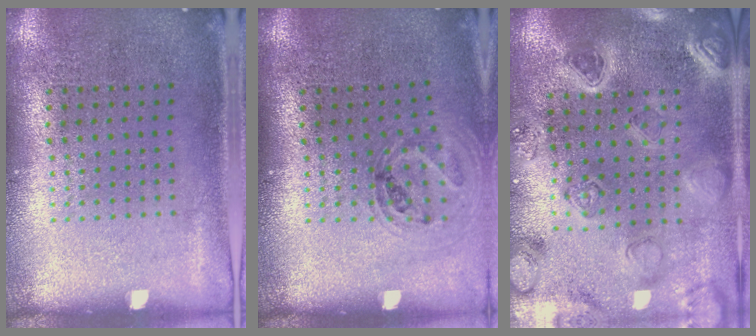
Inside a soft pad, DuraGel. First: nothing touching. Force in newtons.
{"total": 0.9, "press": 0.9, "slide": 0.0}
{"total": 2.4, "press": 2.4, "slide": 0.2}